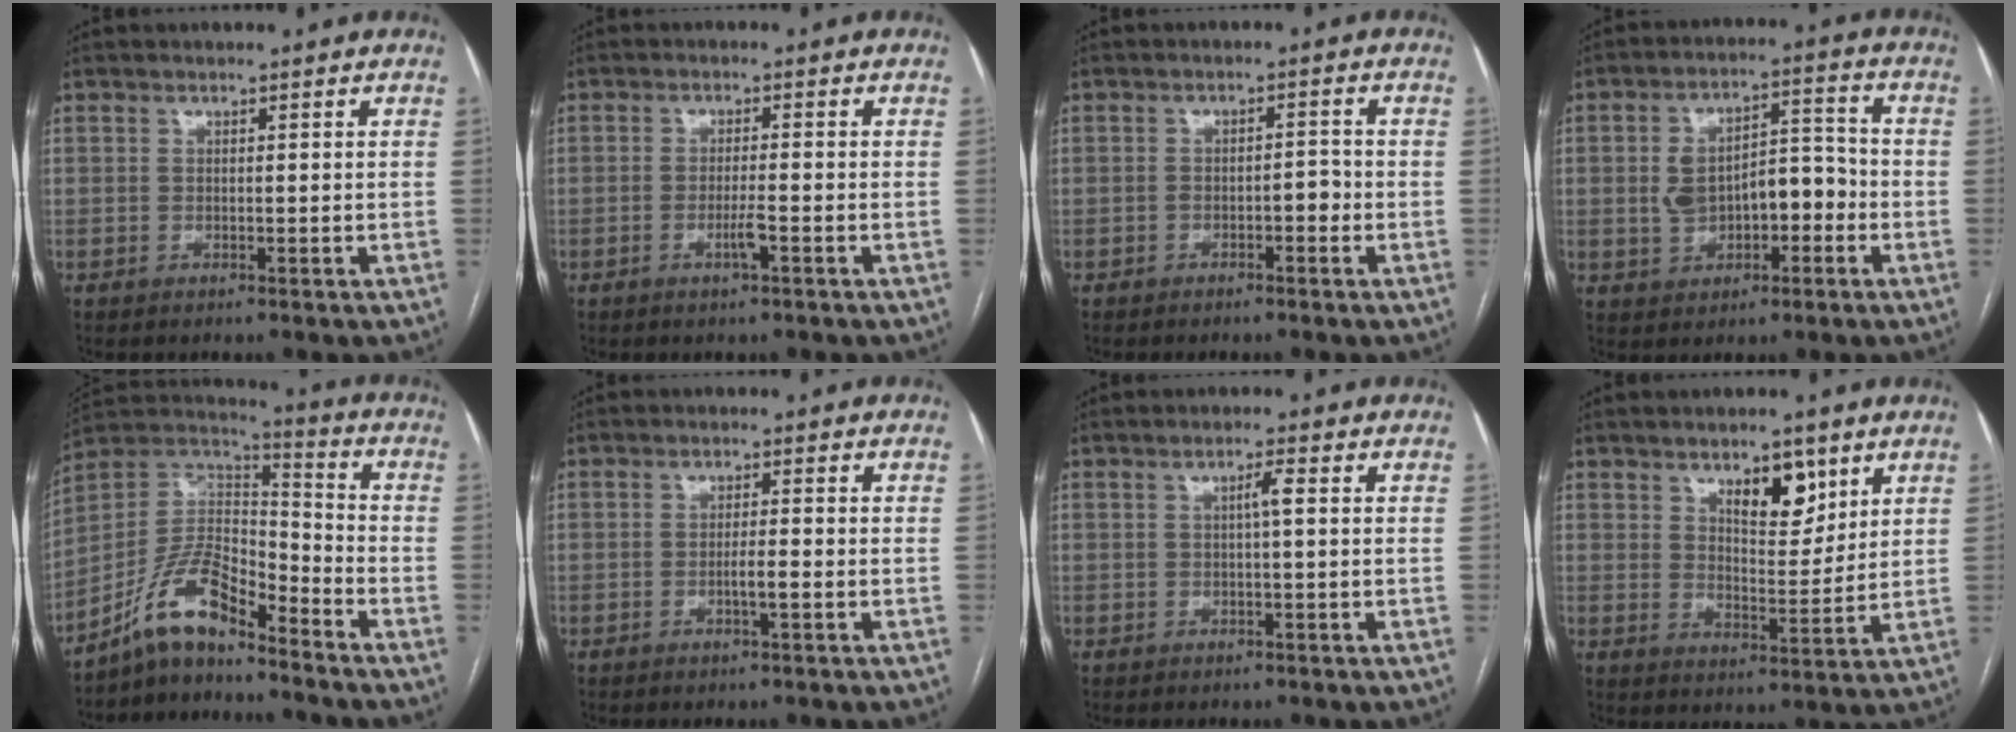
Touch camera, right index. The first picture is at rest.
{"total": 2.7, "force": [-1.2, 0.1, 2.3], "torque": [-0.045, -0.002, -0.023]}
{"total": 2.4, "force": [-1.1, 0.9, 2.0], "torque": [-0.028, 0.009, -0.016]}
{"total": 9.7, "force": [-1.6, 5.3, 7.9], "torque": [-0.136, 0.036, -0.017]}
{"total": 10.9, "force": [-8.7, 3.2, 5.8], "torque": [-0.117, 0.037, -0.163]}
{"total": 2.4, "force": [-0.8, 0.1, 2.3], "torque": [-0.039, 0.000, -0.015]}
{"total": 1.9, "force": [0.2, 0.0, 1.9], "torque": [-0.032, 0.004, 0.004]}
{"total": 7.2, "force": [4.2, 2.9, 5.1], "torque": [-0.077, -0.006, 0.070]}